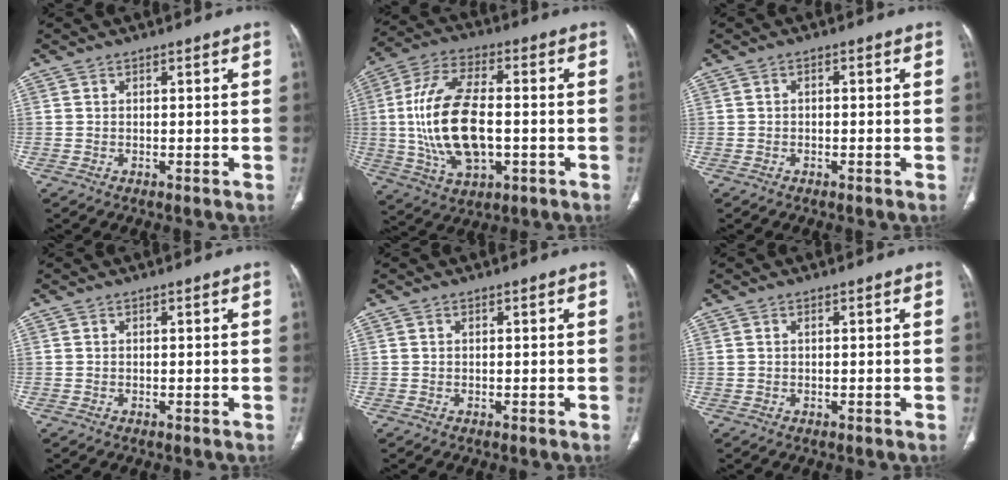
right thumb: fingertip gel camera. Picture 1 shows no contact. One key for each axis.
{"total": 18.1, "fx": -1.1, "fy": 9.2, "fz": 15.5, "tx": -0.308, "ty": 0.012, "tz": -0.014}
{"total": 0.6, "fx": -0.2, "fy": 0.4, "fz": 0.4, "tx": -0.005, "ty": 0.004, "tz": -0.006}
{"total": 0.0}
{"total": 0.0}
{"total": 0.5, "fx": 0.2, "fy": 0.3, "fz": 0.4, "tx": -0.011, "ty": 0.008, "tz": 0.006}